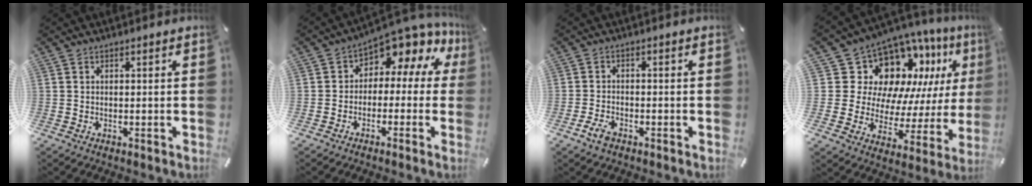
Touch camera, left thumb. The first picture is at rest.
{"total": 5.8, "force": [3.4, 3.3, 3.3], "torque": [-0.049, -0.048, 0.055]}
{"total": 3.3, "force": [-2.1, 1.7, 1.8], "torque": [-0.051, 0.004, -0.045]}
{"total": 16.0, "force": [8.9, 11.3, 6.9], "torque": [-0.130, -0.090, 0.172]}